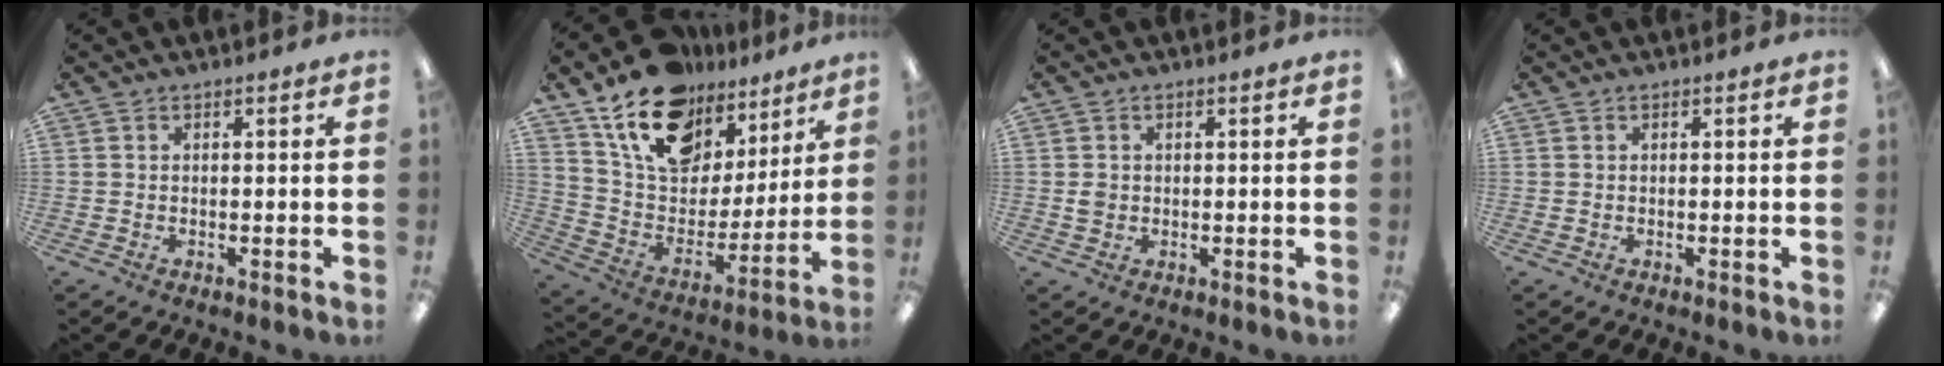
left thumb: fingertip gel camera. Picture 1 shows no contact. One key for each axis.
{"total": 18.6, "fx": 12.8, "fy": 10.8, "fz": 7.9, "tx": -0.149, "ty": -0.073, "tz": 0.234}
{"total": 1.9, "fx": 0.3, "fy": 1.6, "fz": 0.9, "tx": -0.011, "ty": 0.002, "tz": 0.002}
{"total": 0.0}